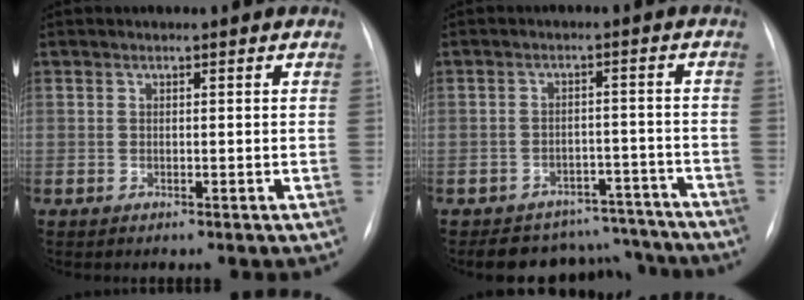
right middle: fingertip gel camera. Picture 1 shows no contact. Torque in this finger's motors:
{"motor_torque": [0.42, -0.50, 0.07, 0.05]}